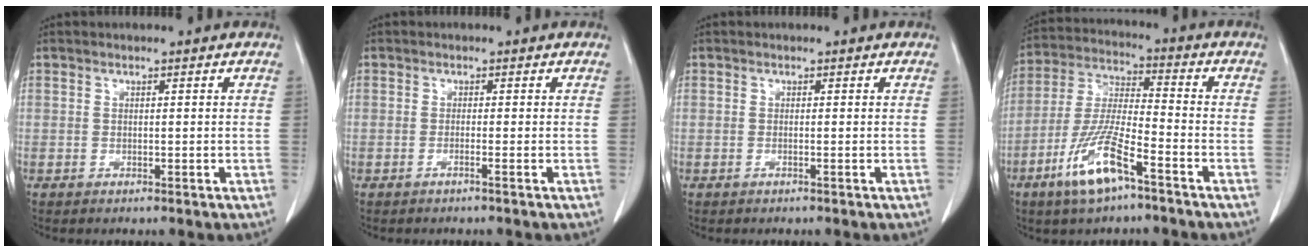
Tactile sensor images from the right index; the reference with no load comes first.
{"total": 0.8, "force": [-0.6, -0.4, 0.4], "torque": [0.000, 0.005, -0.016]}
{"total": 0.0}
{"total": 11.4, "force": [-6.5, 2.0, 9.1], "torque": [-0.192, -0.014, -0.126]}